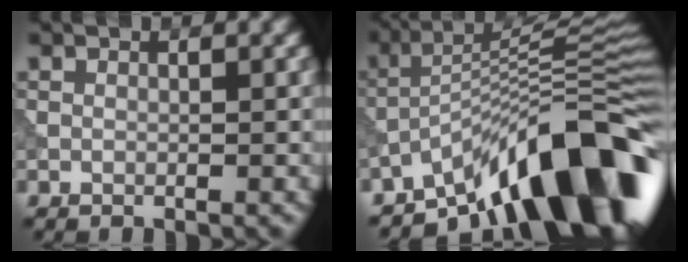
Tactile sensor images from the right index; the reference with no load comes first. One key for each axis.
{"total": 14.0, "fx": -8.8, "fy": 3.8, "fz": 10.2, "tx": -0.128, "ty": 0.027, "tz": -0.150}